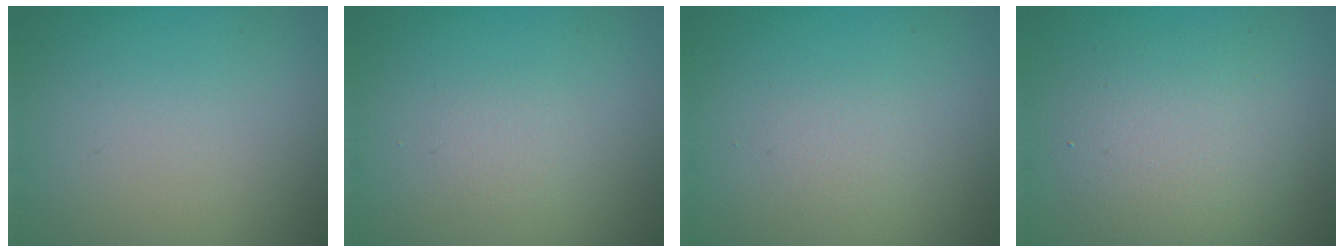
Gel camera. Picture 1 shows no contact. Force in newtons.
{"total": 0.9, "press": 0.9, "slide": 0.1}
{"total": 1.0, "press": 1.0, "slide": 0.0}
{"total": 4.0, "press": 4.0, "slide": 0.2}